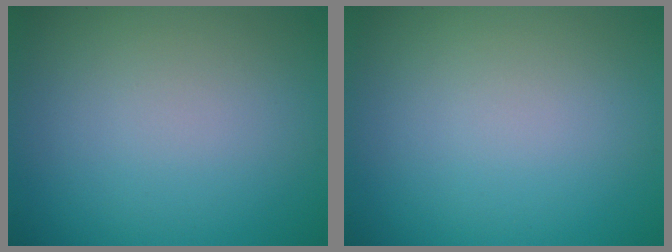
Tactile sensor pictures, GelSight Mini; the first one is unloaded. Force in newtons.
{"total": 0.0}